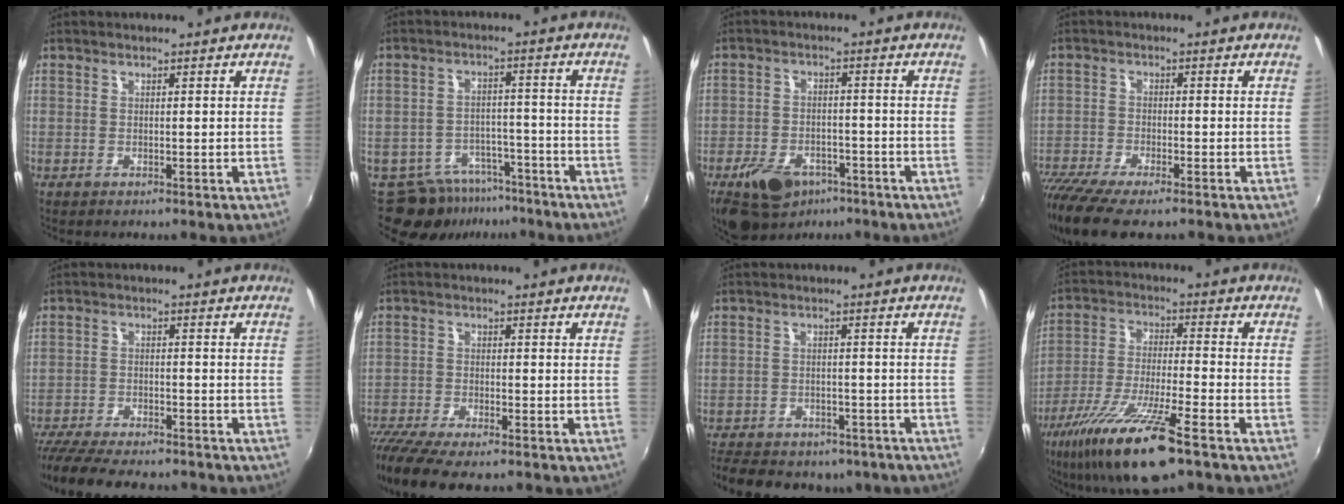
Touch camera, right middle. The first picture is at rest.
{"total": 9.7, "force": [-7.3, 5.7, 2.8], "torque": [-0.064, 0.013, -0.093]}
{"total": 12.1, "force": [-7.8, 7.0, 6.1], "torque": [-0.144, -0.004, -0.121]}
{"total": 11.6, "force": [-9.2, 2.5, 6.6], "torque": [-0.163, -0.051, -0.167]}
{"total": 16.2, "force": [-13.9, 3.7, 7.4], "torque": [-0.159, -0.036, -0.219]}
{"total": 10.1, "force": [-8.4, 1.9, 5.3], "torque": [-0.134, -0.045, -0.151]}
{"total": 16.6, "force": [-13.3, 7.5, 6.5], "torque": [-0.155, -0.002, -0.170]}
{"total": 16.1, "force": [-10.7, 1.8, 11.9], "torque": [-0.240, -0.038, -0.195]}